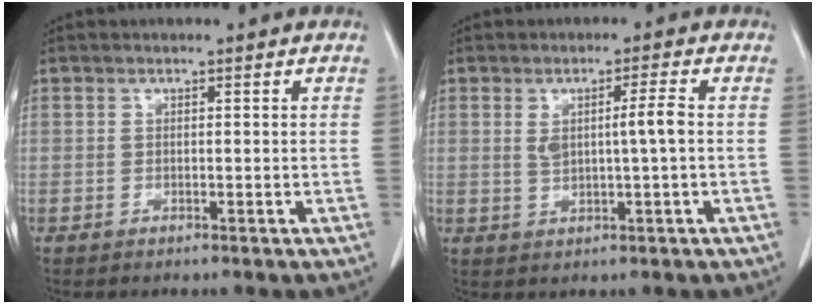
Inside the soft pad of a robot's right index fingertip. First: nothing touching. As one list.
[{"total": 4.3, "force": [0.5, 0.1, 4.2], "torque": [-0.075, 0.001, 0.013]}]